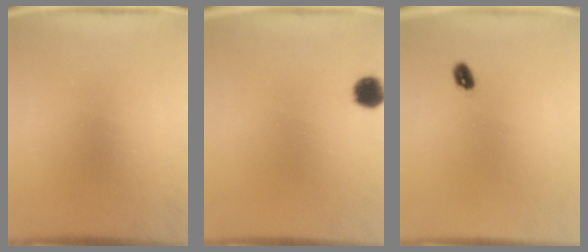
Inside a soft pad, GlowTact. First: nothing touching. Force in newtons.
{"total": 3.8}
{"total": 1.9}